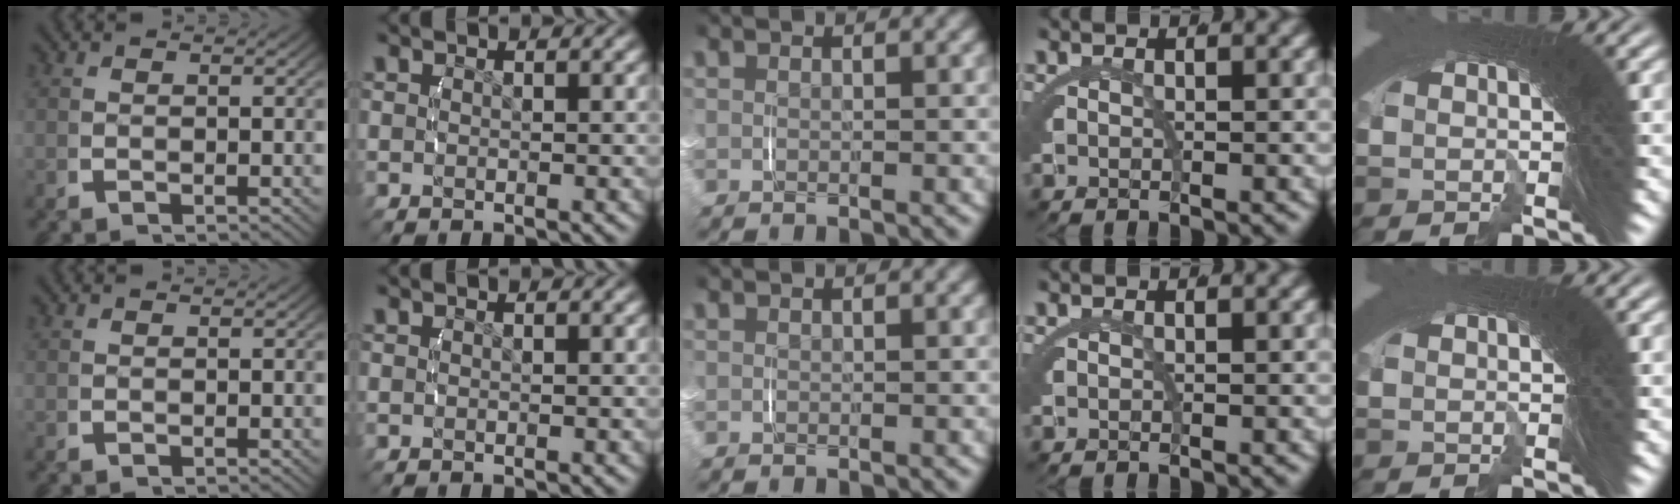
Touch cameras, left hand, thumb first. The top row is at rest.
{}